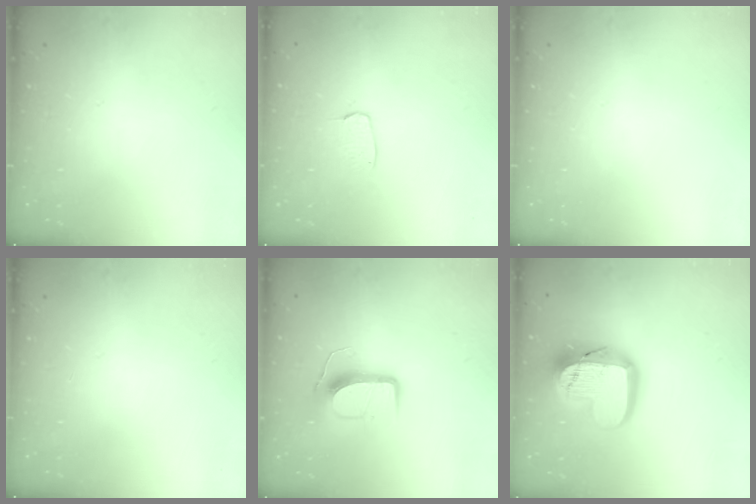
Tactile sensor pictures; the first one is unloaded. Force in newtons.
{"total": 4.0, "press": 4.0, "slide": 0.2}
{"total": 0.0}
{"total": 0.0}
{"total": 10.6, "press": 10.6, "slide": 0.1}
{"total": 19.0, "press": 19.0, "slide": 1.6}